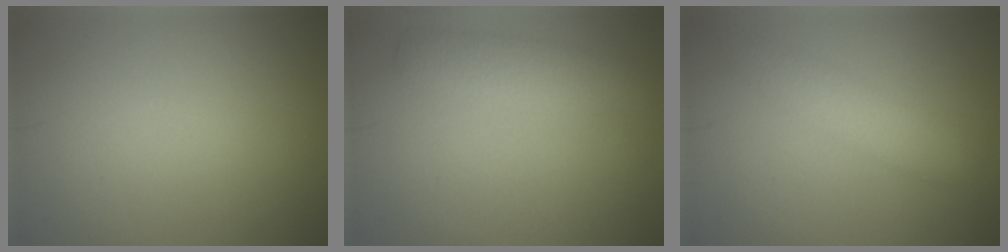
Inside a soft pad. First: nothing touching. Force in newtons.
{"total": 2.7, "press": 2.7, "slide": 0.1}
{"total": 3.0, "press": 2.9, "slide": 0.2}